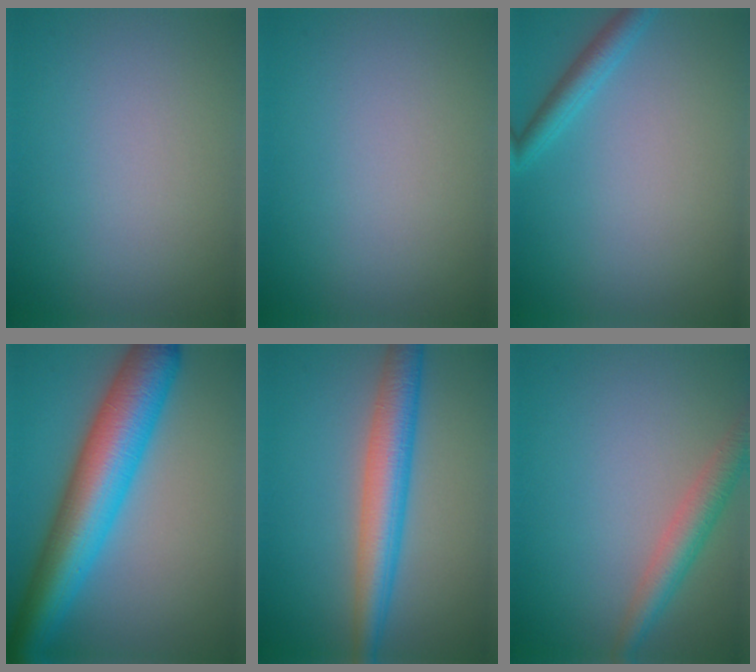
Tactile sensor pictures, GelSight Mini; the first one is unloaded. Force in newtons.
{"total": 0.0}
{"total": 2.2, "press": 2.2, "slide": 0.1}
{"total": 10.5, "press": 10.5, "slide": 0.3}
{"total": 5.5, "press": 5.5, "slide": 0.1}
{"total": 3.5, "press": 3.5, "slide": 0.1}